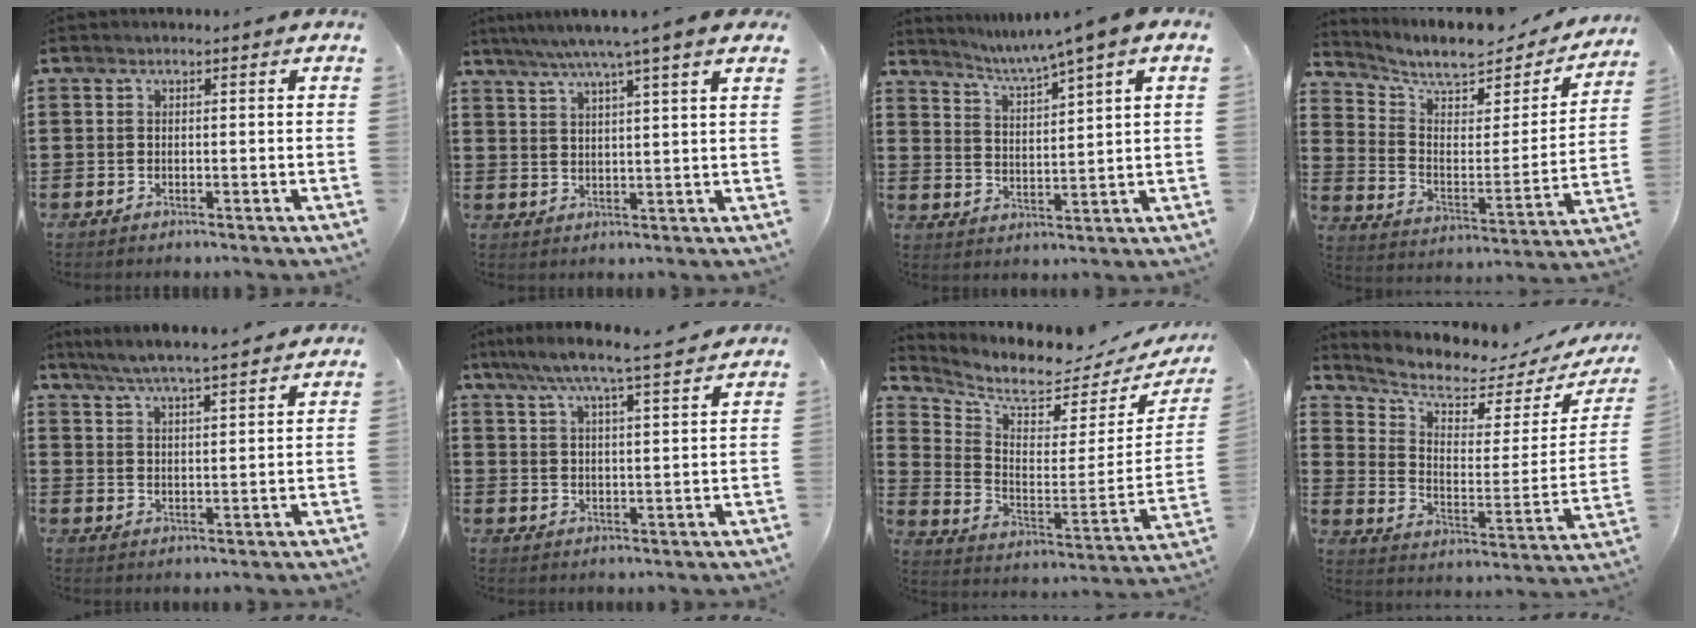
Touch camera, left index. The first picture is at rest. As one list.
[{"total": 5.6, "force": [4.2, -0.9, 3.6], "torque": [-0.082, -0.013, 0.071]}, {"total": 4.0, "force": [3.2, -1.2, 2.2], "torque": [-0.058, -0.025, 0.045]}, {"total": 7.4, "force": [6.3, 1.9, 3.3], "torque": [-0.088, -0.045, 0.108]}, {"total": 4.9, "force": [4.5, -0.1, 2.1], "torque": [-0.054, -0.019, 0.079]}, {"total": 6.4, "force": [5.5, -0.3, 3.3], "torque": [-0.082, -0.027, 0.093]}, {"total": 5.3, "force": [5.0, 0.4, 1.5], "torque": [-0.061, -0.065, 0.083]}, {"total": 5.1, "force": [4.4, 1.4, 2.1], "torque": [-0.069, -0.042, 0.073]}]